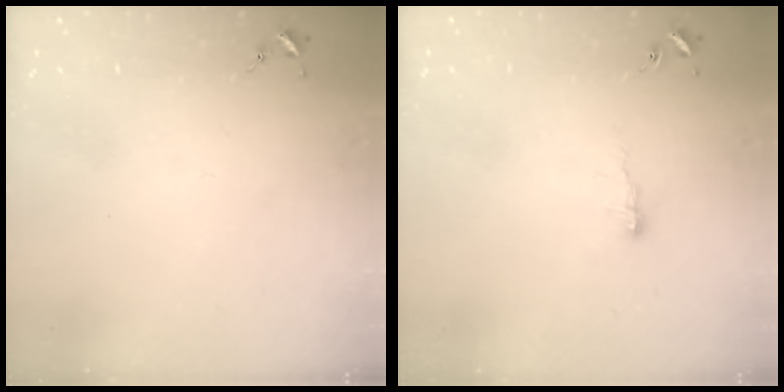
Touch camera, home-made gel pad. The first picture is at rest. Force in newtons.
{"total": 6.3, "press": 6.2, "slide": 0.6}